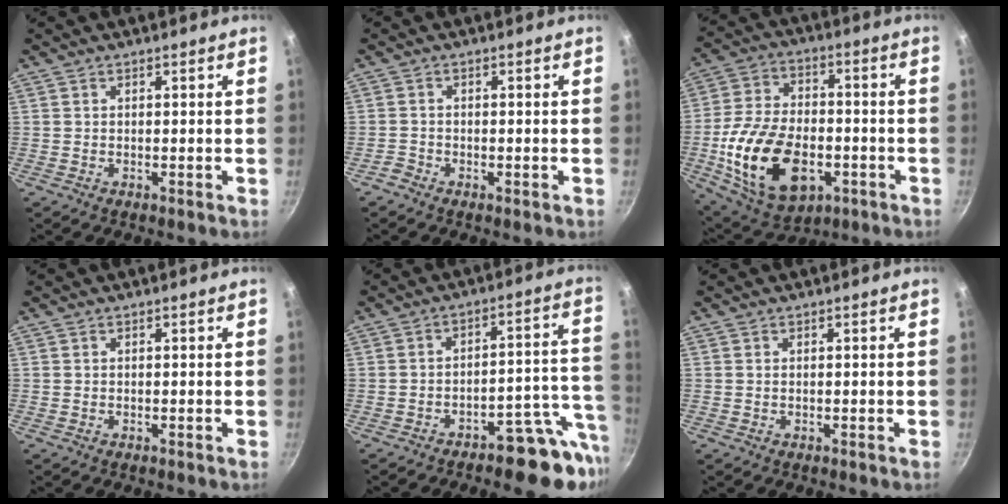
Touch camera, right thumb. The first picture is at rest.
{"total": 1.6, "force": [-1.3, 0.7, 0.5], "torque": [-0.018, 0.007, -0.028]}
{"total": 21.5, "force": [-5.8, 13.1, 16.0], "torque": [-0.289, 0.020, -0.087]}
{"total": 0.0}
{"total": 11.4, "force": [-6.3, 4.7, 8.3], "torque": [-0.057, 0.059, -0.087]}
{"total": 0.0}